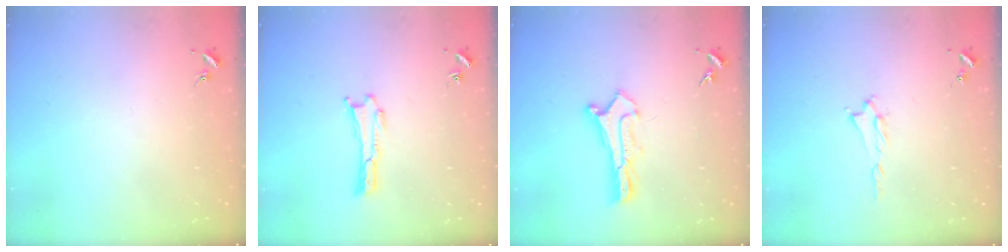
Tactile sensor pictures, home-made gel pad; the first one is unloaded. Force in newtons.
{"total": 0.0}
{"total": 0.9, "press": 0.9, "slide": 0.1}
{"total": 1.0, "press": 0.9, "slide": 0.2}